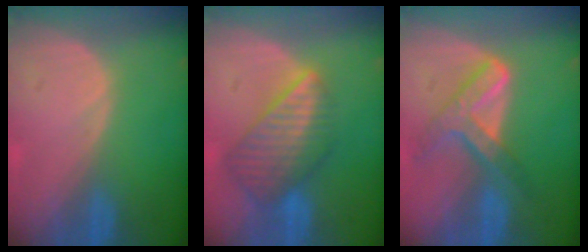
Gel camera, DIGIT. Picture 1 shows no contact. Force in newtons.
{"total": 8.4, "press": 7.5, "slide": 3.8}
{"total": 7.3, "press": 6.2, "slide": 3.8}